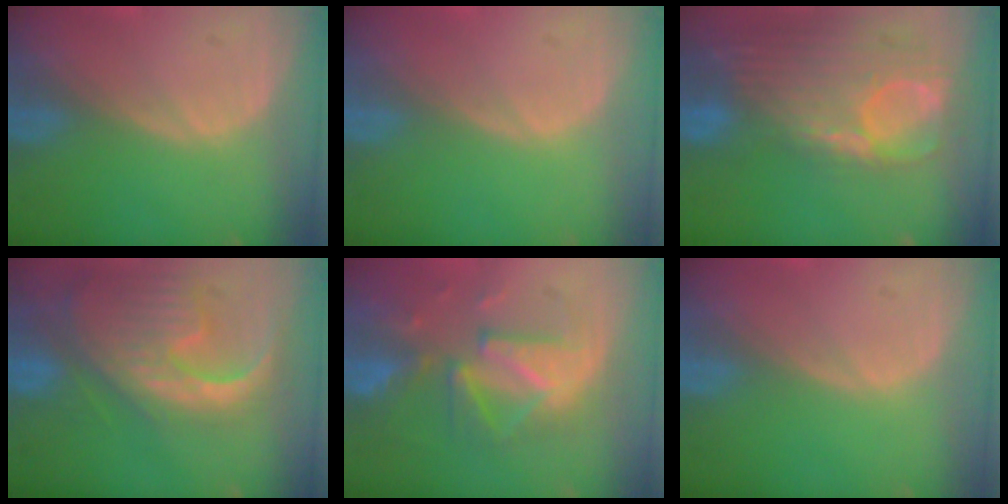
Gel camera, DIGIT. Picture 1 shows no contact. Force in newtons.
{"total": 0.0}
{"total": 12.7, "press": 10.7, "slide": 6.8}
{"total": 13.0, "press": 11.1, "slide": 6.7}
{"total": 9.0, "press": 8.8, "slide": 1.7}
{"total": 0.0}